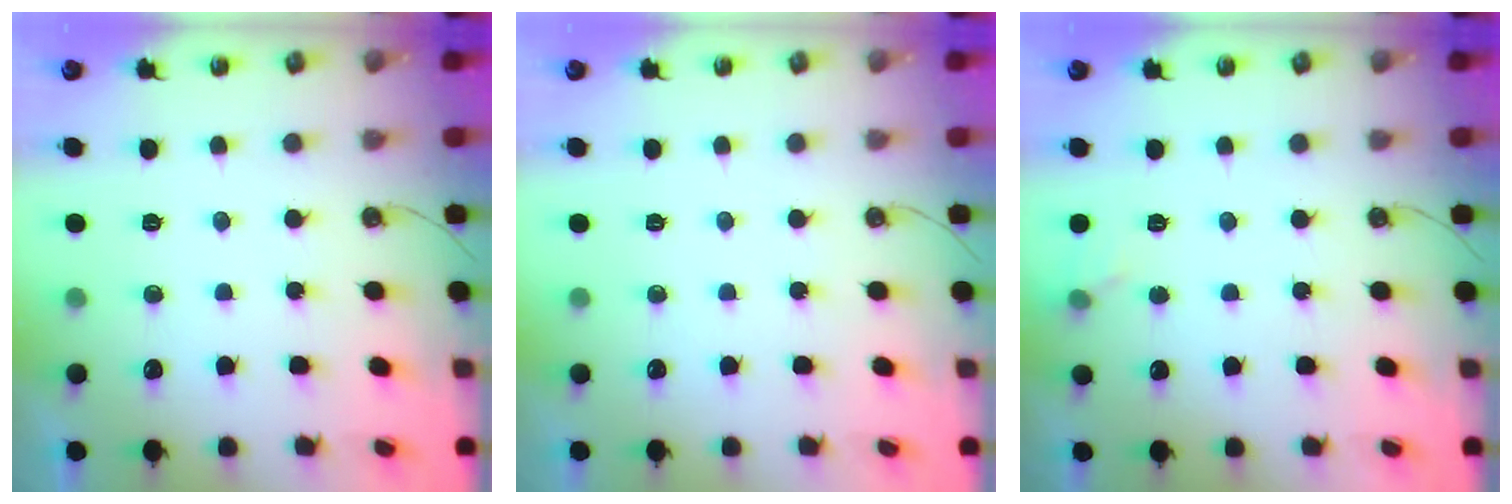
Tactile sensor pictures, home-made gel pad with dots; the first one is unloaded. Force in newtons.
{"total": 0.0}
{"total": 5.9, "press": 5.8, "slide": 0.6}